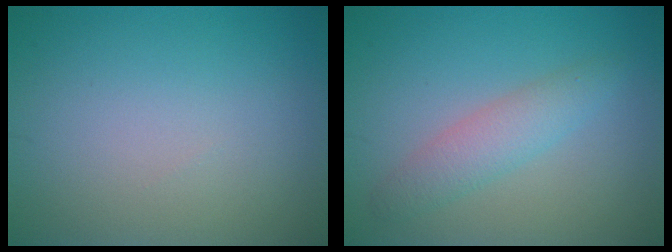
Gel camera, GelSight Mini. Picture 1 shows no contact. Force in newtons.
{"total": 2.8, "press": 2.8, "slide": 0.0}